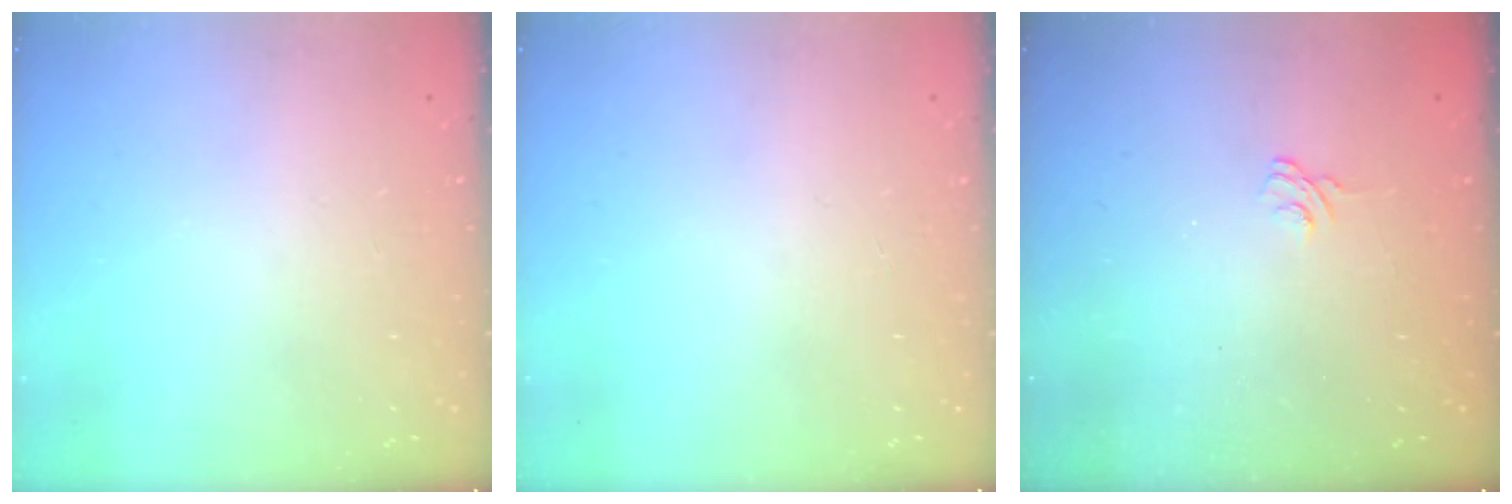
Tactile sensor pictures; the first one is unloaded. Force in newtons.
{"total": 0.0}
{"total": 2.5, "press": 2.1, "slide": 1.3}